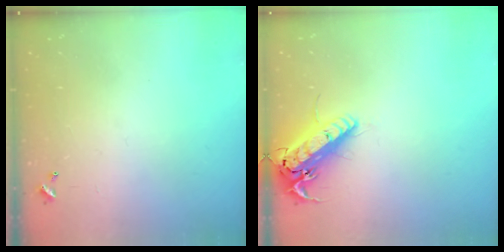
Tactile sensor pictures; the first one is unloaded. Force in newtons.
{"total": 16.5, "press": 16.3, "slide": 3.0}